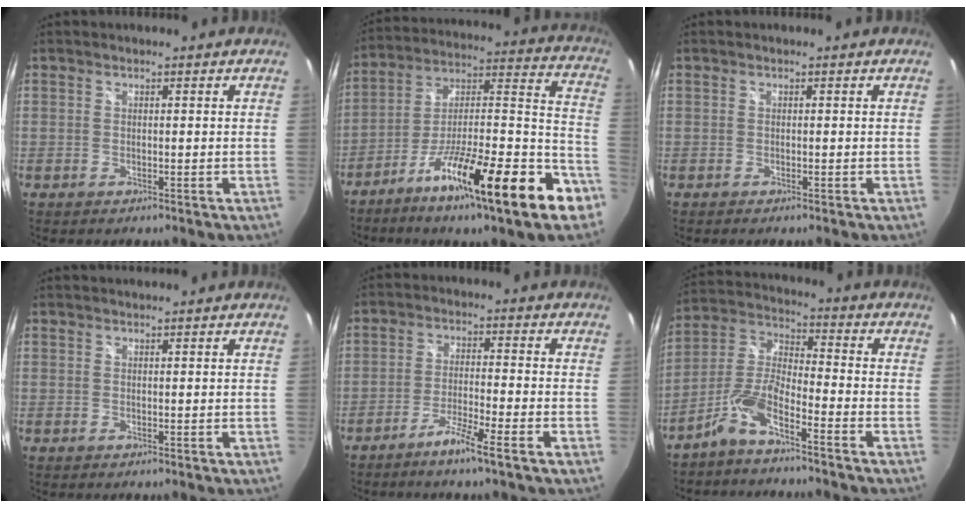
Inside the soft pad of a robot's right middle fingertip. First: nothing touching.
{"total": 24.6, "force": [-14.3, 3.6, 19.7], "torque": [-0.273, -0.002, -0.230]}
{"total": 0.0}
{"total": 1.1, "force": [1.0, -0.3, 0.1], "torque": [-0.007, -0.003, 0.016]}
{"total": 5.8, "force": [-3.9, -0.9, 4.2], "torque": [-0.100, -0.001, -0.076]}
{"total": 6.6, "force": [-5.0, 0.5, 4.3], "torque": [-0.109, 0.016, -0.106]}